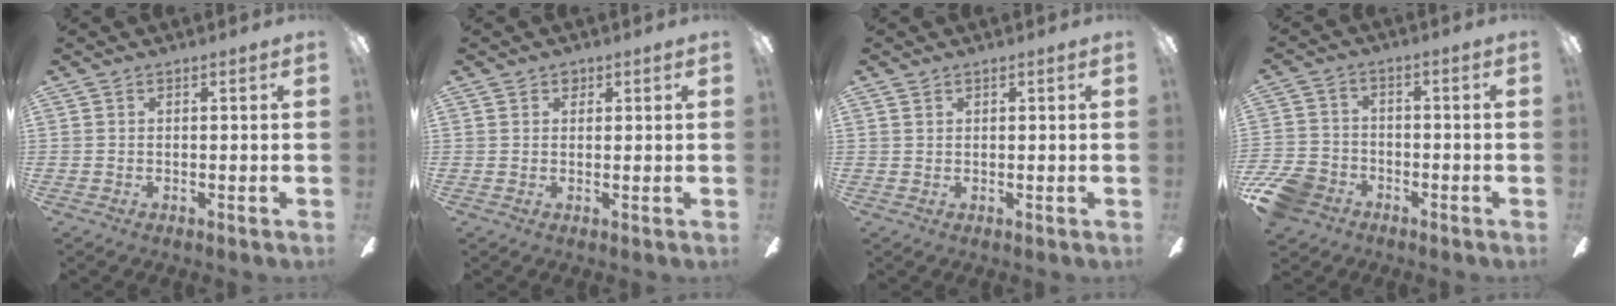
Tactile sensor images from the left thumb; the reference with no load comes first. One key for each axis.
{"total": 1.6, "fx": 1.0, "fy": 1.1, "fz": 0.4, "tx": -0.001, "ty": 0.000, "tz": 0.017}
{"total": 0.8, "fx": 0.5, "fy": 0.6, "fz": 0.2, "tx": -0.004, "ty": 0.003, "tz": 0.010}
{"total": 8.9, "fx": -5.4, "fy": 6.2, "fz": 3.5, "tx": -0.083, "ty": 0.039, "tz": -0.100}